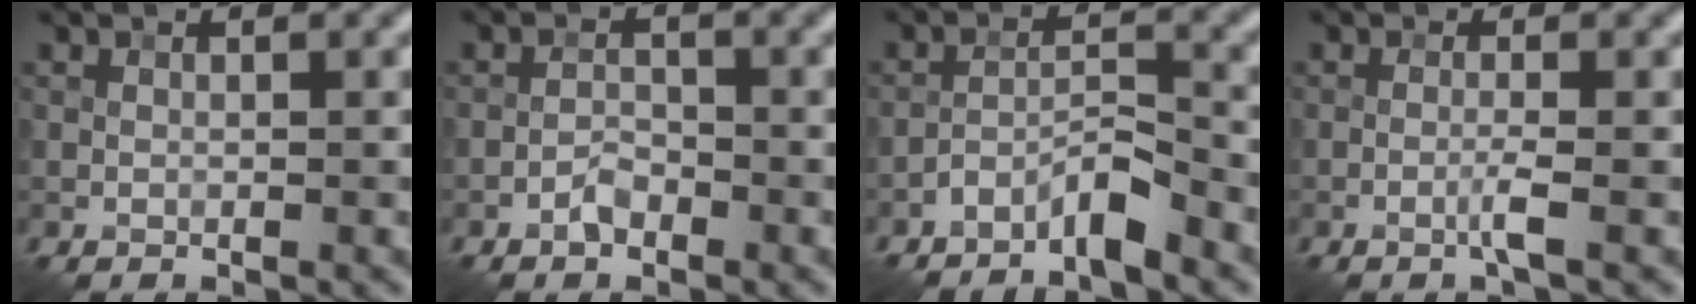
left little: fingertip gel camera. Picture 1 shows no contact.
{"total": 1.5, "force": [-1.0, 0.7, 0.8], "torque": [-0.010, 0.006, -0.021]}
{"total": 3.1, "force": [-2.5, 0.5, 1.7], "torque": [-0.032, 0.012, -0.051]}
{"total": 1.4, "force": [-0.6, -0.1, 1.2], "torque": [-0.025, 0.004, -0.016]}